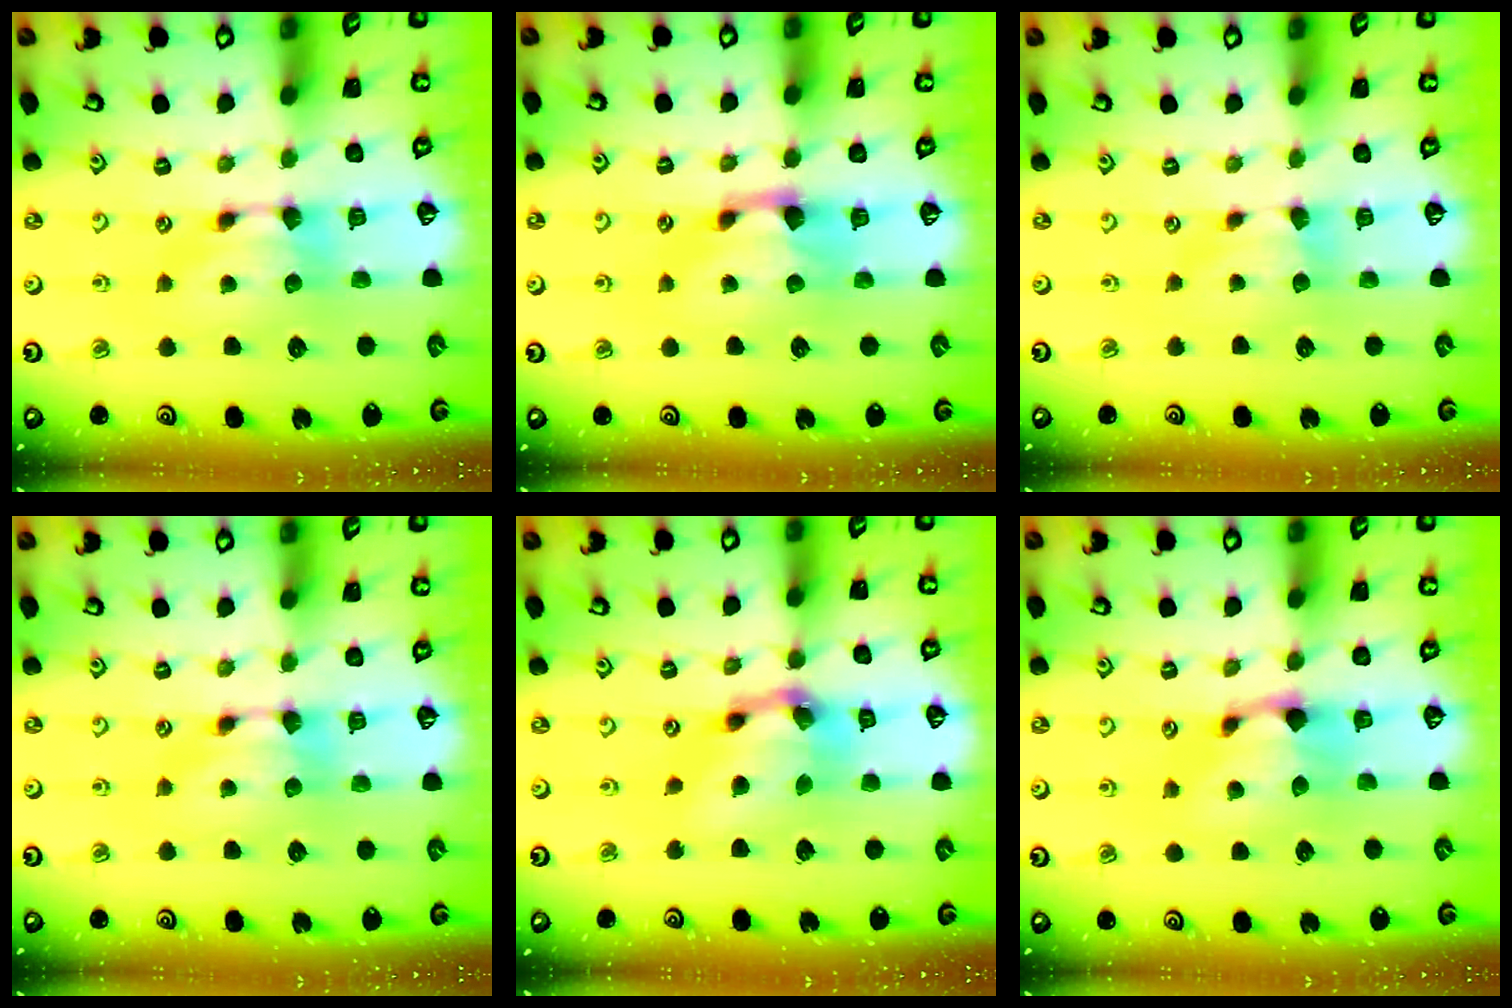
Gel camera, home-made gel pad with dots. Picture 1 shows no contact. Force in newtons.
{"total": 1.6, "press": 0.9, "slide": 1.3}
{"total": 1.0, "press": 0.9, "slide": 0.3}
{"total": 0.0}
{"total": 5.9, "press": 5.5, "slide": 2.1}
{"total": 1.0, "press": 0.2, "slide": 0.9}